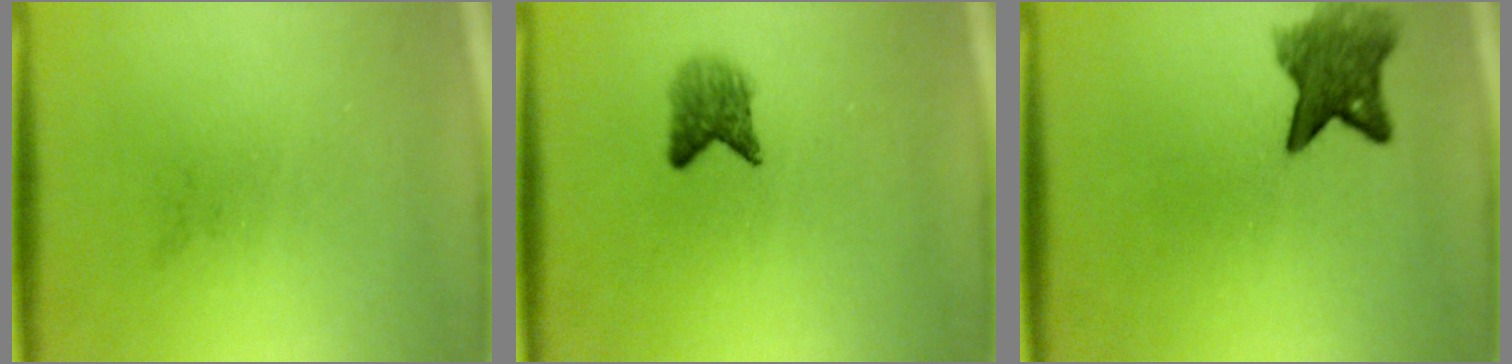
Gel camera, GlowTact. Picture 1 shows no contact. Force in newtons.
{"total": 2.8}
{"total": 5.7}